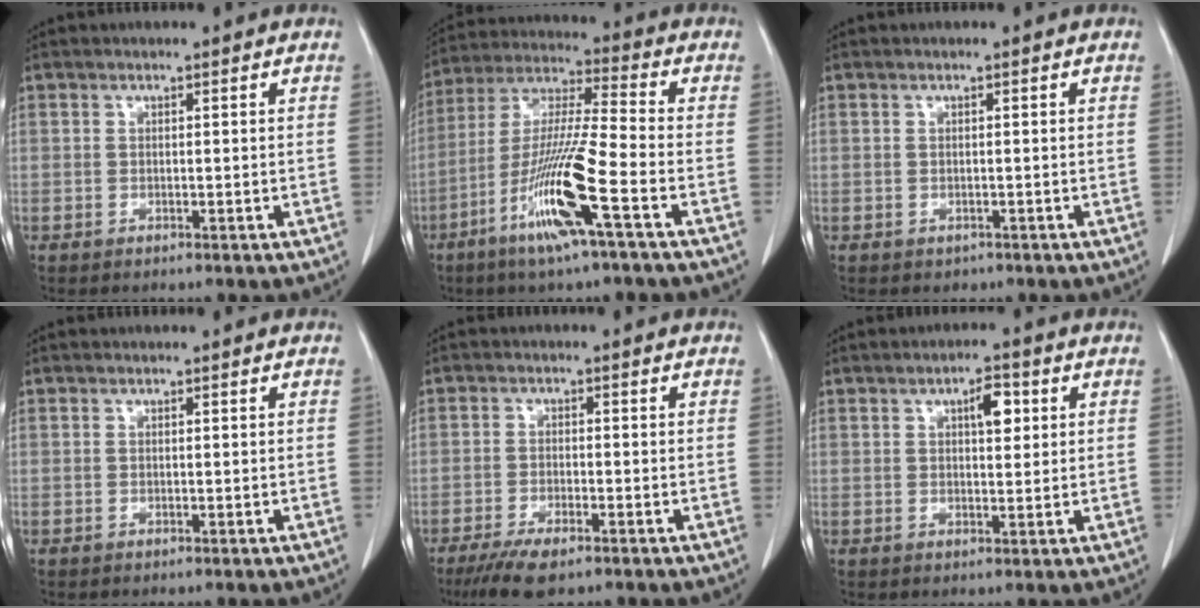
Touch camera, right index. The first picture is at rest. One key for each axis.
{"total": 14.5, "fx": -6.4, "fy": -0.3, "fz": 13.0, "tx": -0.265, "ty": -0.018, "tz": -0.123}
{"total": 0.9, "fx": -0.4, "fy": 0.8, "fz": 0.1, "tx": -0.008, "ty": 0.001, "tz": -0.002}
{"total": 0.0}
{"total": 6.3, "fx": -4.4, "fy": 1.6, "fz": 4.3, "tx": -0.078, "ty": -0.014, "tz": -0.073}
{"total": 3.9, "fx": 1.4, "fy": 1.5, "fz": 3.4, "tx": -0.056, "ty": 0.005, "tz": 0.020}